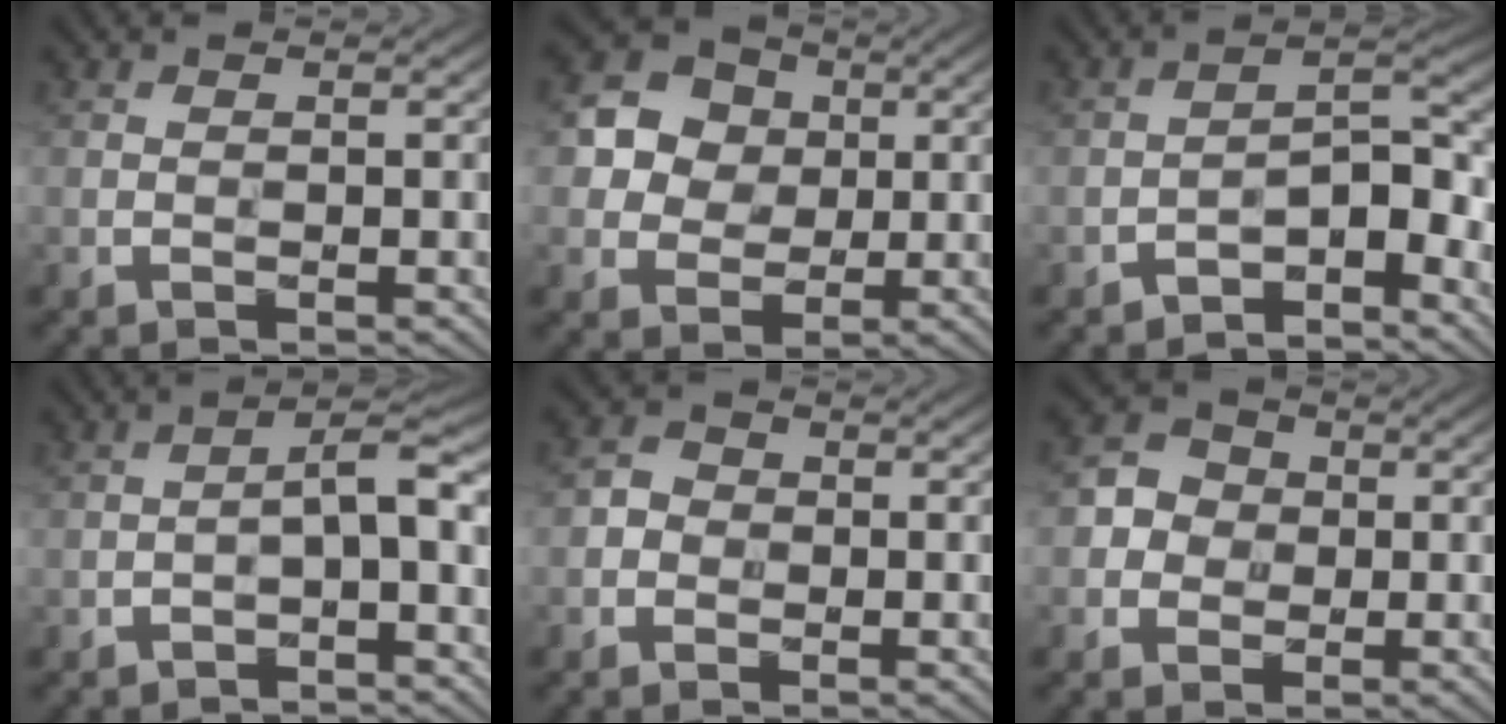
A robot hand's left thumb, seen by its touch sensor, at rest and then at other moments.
{"total": 7.6, "force": [2.0, 6.6, 3.1], "torque": [-0.087, 0.016, 0.023]}
{"total": 5.6, "force": [-4.2, 1.7, 3.3], "torque": [-0.043, 0.015, -0.078]}
{"total": 3.7, "force": [-1.3, 0.9, 3.3], "torque": [-0.054, 0.015, -0.028]}
{"total": 1.9, "force": [-0.5, 1.8, 0.6], "torque": [-0.010, 0.000, -0.016]}
{"total": 3.6, "force": [-0.1, 3.4, 1.2], "torque": [-0.024, 0.008, -0.010]}